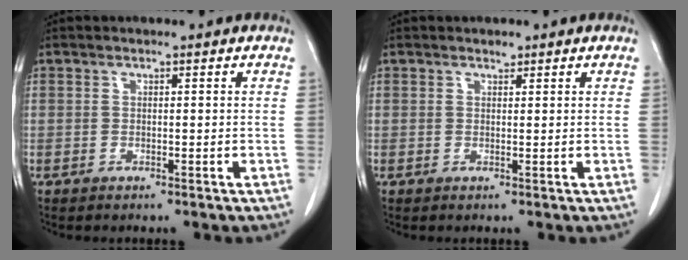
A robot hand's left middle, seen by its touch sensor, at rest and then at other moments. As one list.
[{"total": 0.6, "force": [0.5, 0.3, 0.1], "torque": [-0.005, -0.006, 0.008]}]